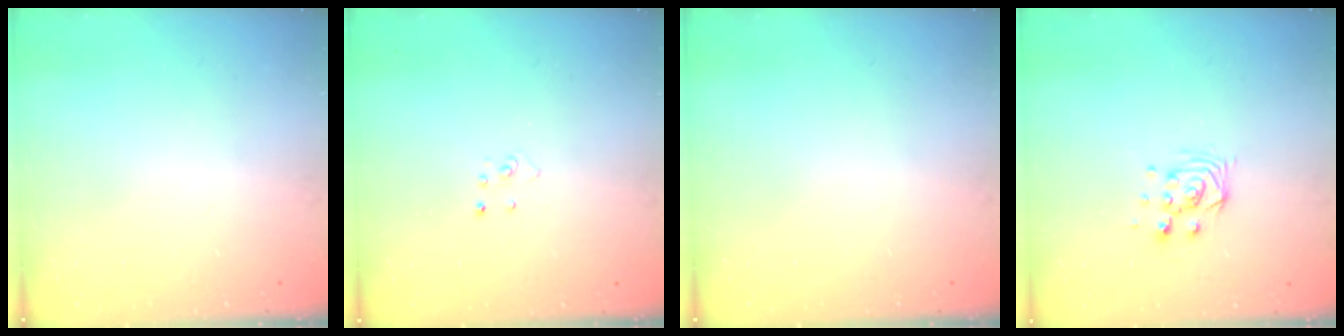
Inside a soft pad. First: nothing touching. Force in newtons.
{"total": 3.0, "press": 2.9, "slide": 0.3}
{"total": 0.0}
{"total": 7.0, "press": 7.0, "slide": 0.5}